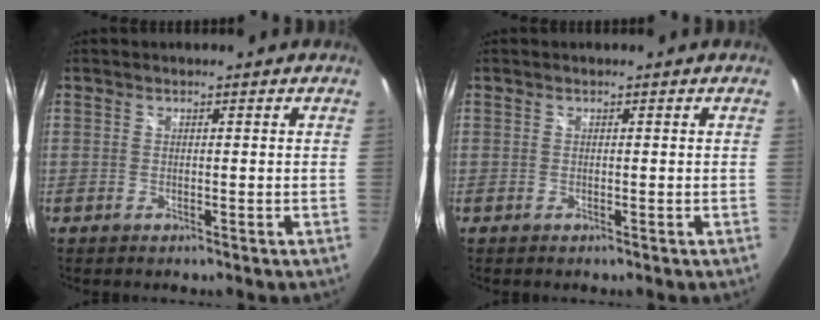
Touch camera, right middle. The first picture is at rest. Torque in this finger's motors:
{"motor_torque": [0.07, -0.23, 0.02, 0.00]}